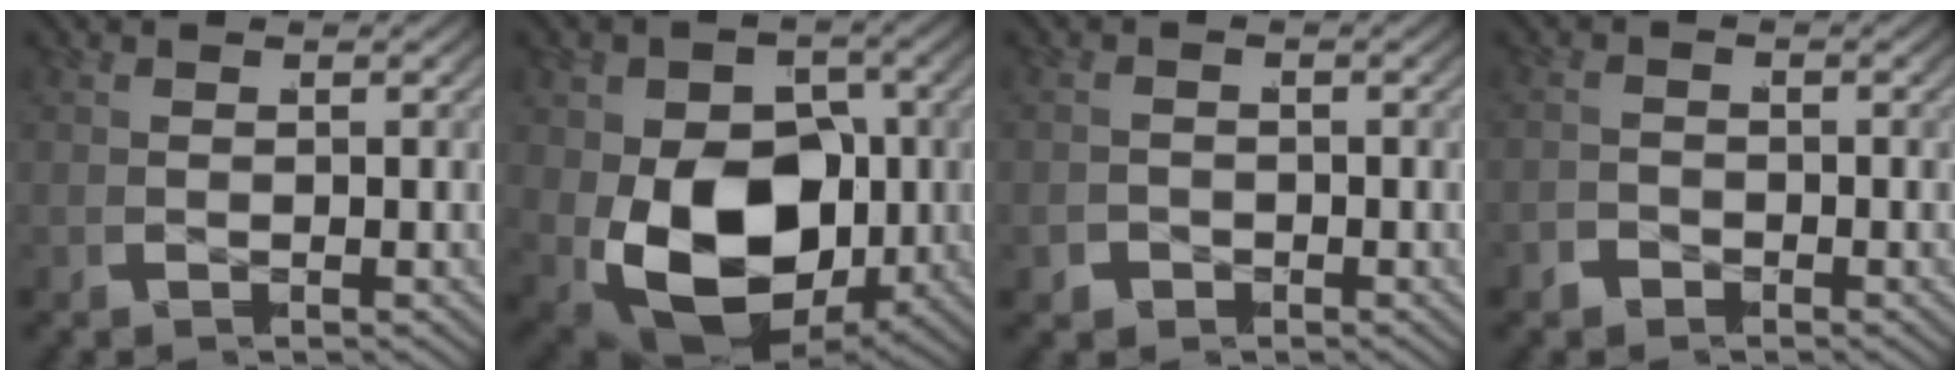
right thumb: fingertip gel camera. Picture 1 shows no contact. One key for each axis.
{"total": 16.3, "fx": -2.3, "fy": 11.1, "fz": 11.7, "tx": -0.253, "ty": -0.074, "tz": -0.003}
{"total": 1.6, "fx": -1.0, "fy": 1.2, "fz": 0.2, "tx": -0.011, "ty": -0.009, "tz": -0.014}
{"total": 1.5, "fx": -1.3, "fy": 0.7, "fz": -0.3, "tx": 0.006, "ty": -0.005, "tz": -0.024}